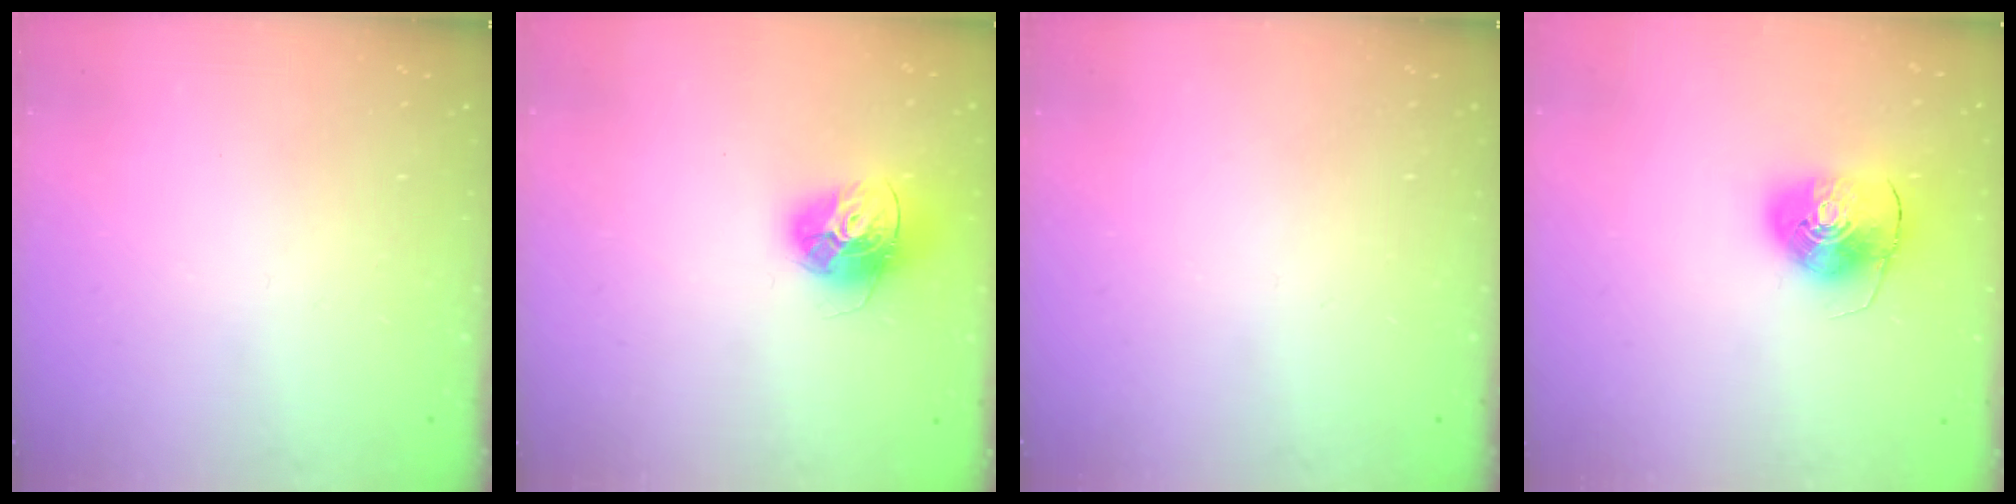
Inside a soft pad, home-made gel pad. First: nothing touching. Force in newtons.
{"total": 14.5, "press": 14.4, "slide": 1.5}
{"total": 0.0}
{"total": 9.2, "press": 9.0, "slide": 1.5}